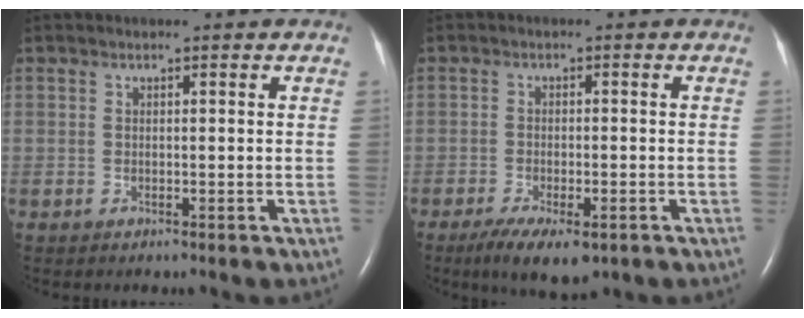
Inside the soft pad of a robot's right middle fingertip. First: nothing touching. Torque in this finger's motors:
{"motor_torque": [0.43, -0.42, 0.08, 0.03]}